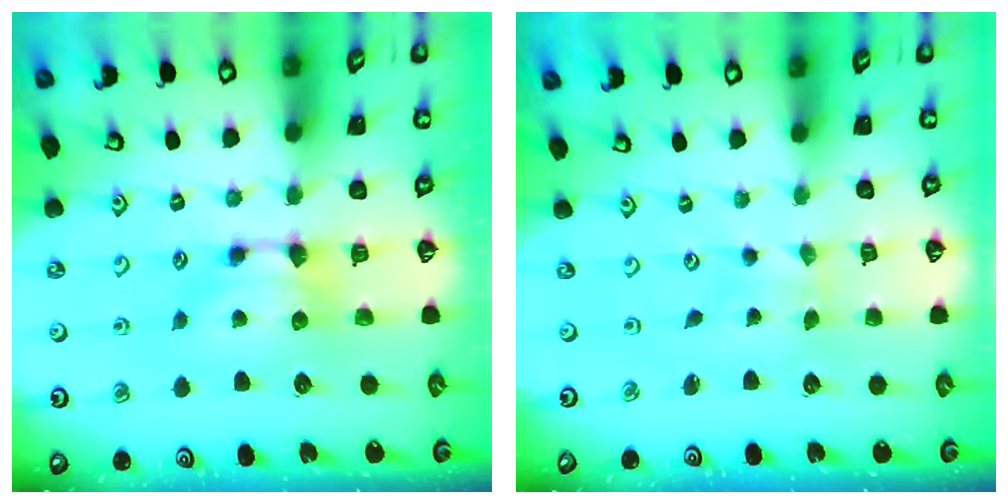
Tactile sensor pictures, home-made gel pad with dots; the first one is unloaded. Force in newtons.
{"total": 4.7, "press": 4.7, "slide": 0.8}